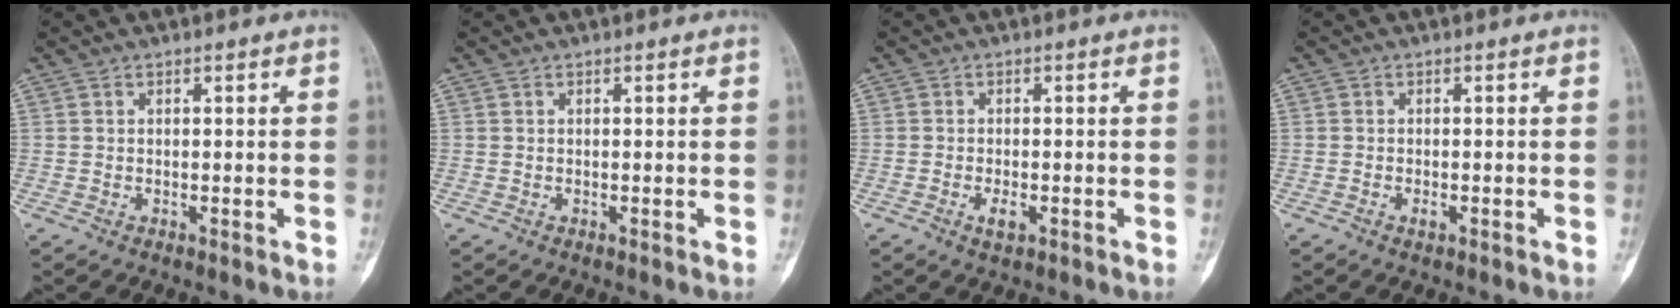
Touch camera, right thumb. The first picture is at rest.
{"total": 0.0}
{"total": 2.4, "force": [-1.0, 1.1, 1.9], "torque": [-0.030, 0.003, -0.018]}
{"total": 1.0, "force": [-0.5, 0.5, 0.7], "torque": [-0.010, 0.005, -0.010]}